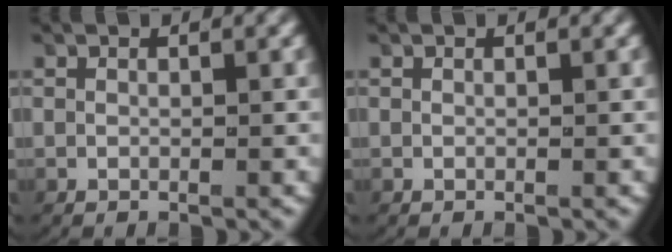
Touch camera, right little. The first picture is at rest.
{"total": 0.0}